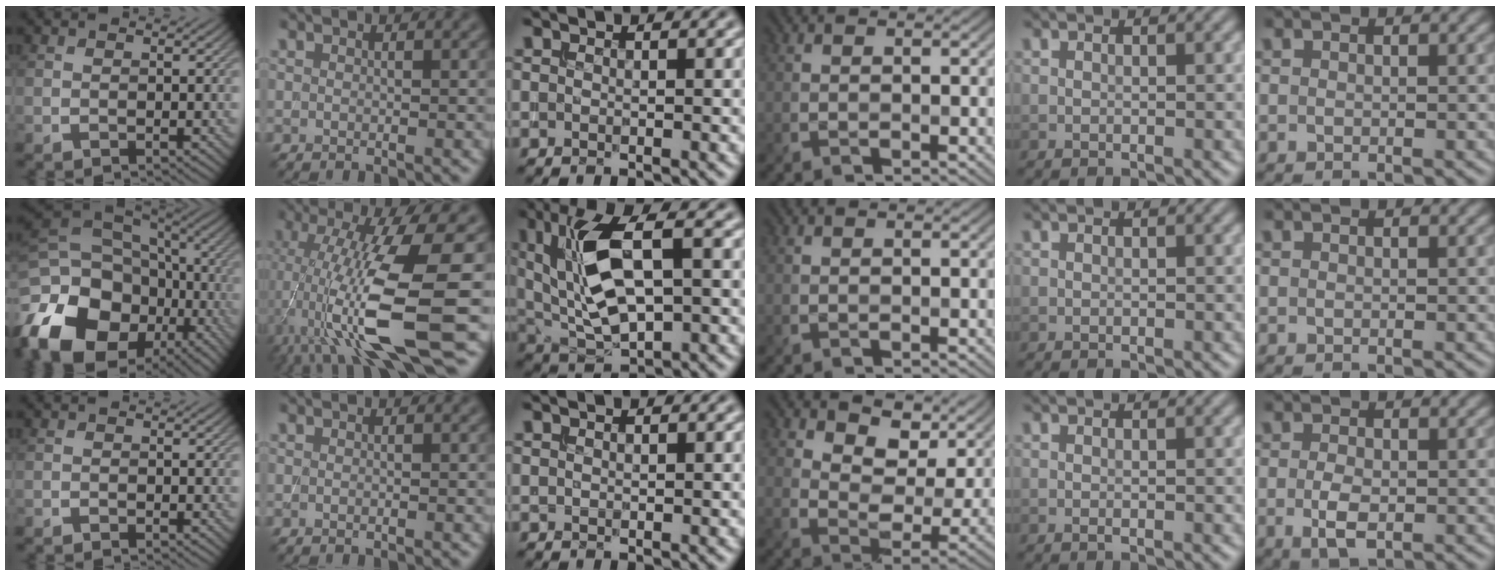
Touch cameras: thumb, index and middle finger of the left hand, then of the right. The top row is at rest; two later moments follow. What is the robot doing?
{"motion": "extract", "object": "backpack"}